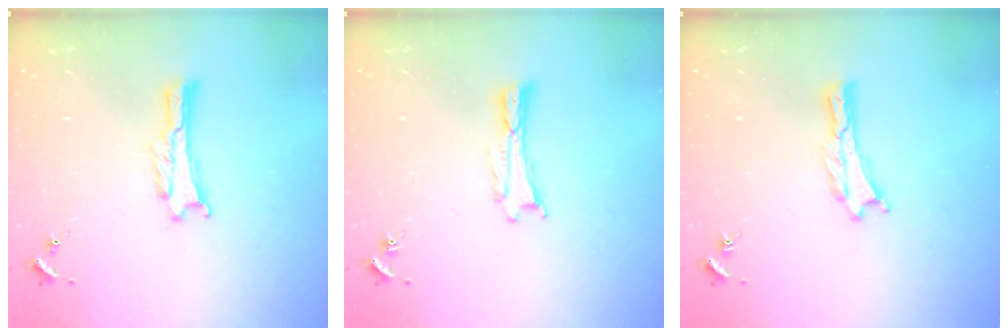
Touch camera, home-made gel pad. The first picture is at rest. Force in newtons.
{"total": 0.0}
{"total": 0.0}